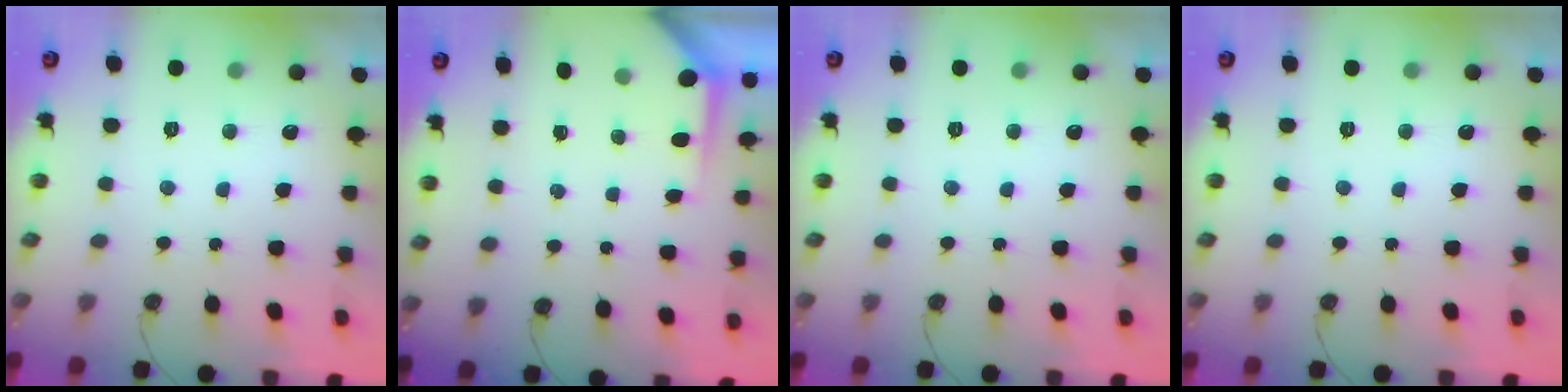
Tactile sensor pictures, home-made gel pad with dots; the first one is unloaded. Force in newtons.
{"total": 3.5, "press": 3.5, "slide": 0.4}
{"total": 0.0}
{"total": 0.0}